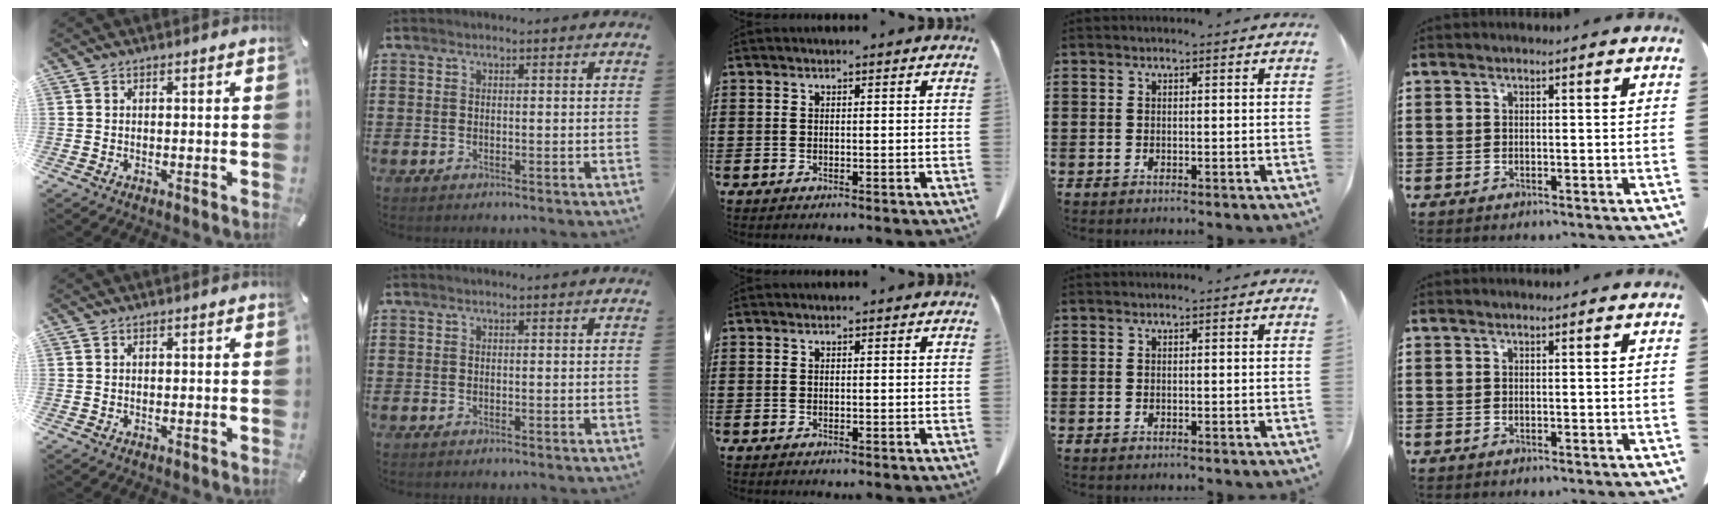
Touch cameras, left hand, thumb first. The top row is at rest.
{}